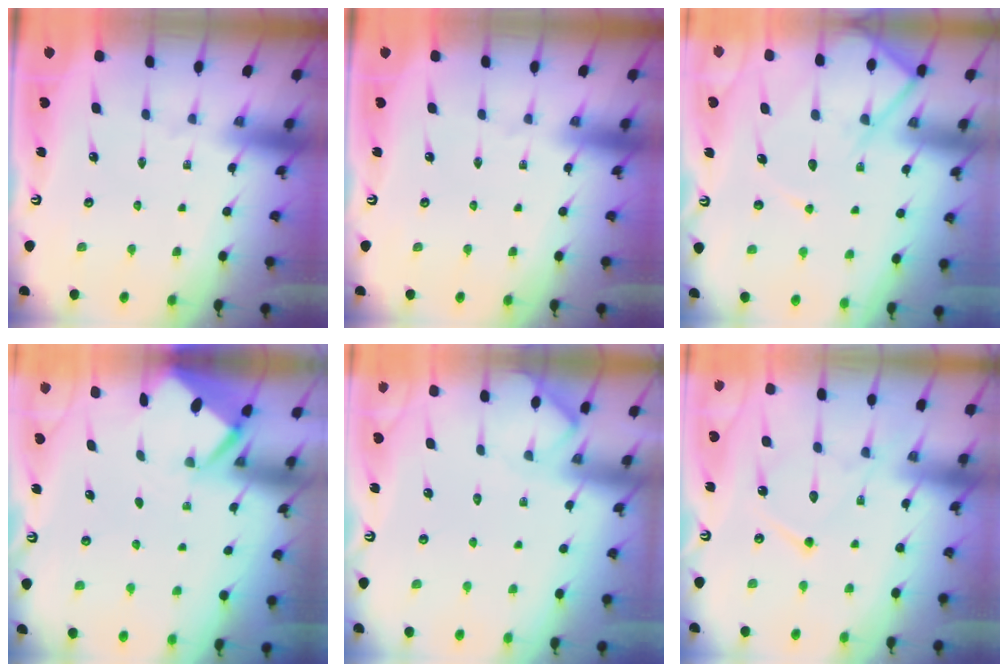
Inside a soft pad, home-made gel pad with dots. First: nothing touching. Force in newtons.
{"total": 0.0}
{"total": 10.3, "press": 10.3, "slide": 1.0}
{"total": 2.6, "press": 2.6, "slide": 0.0}
{"total": 4.9, "press": 4.9, "slide": 0.6}
{"total": 12.6, "press": 12.6, "slide": 1.2}